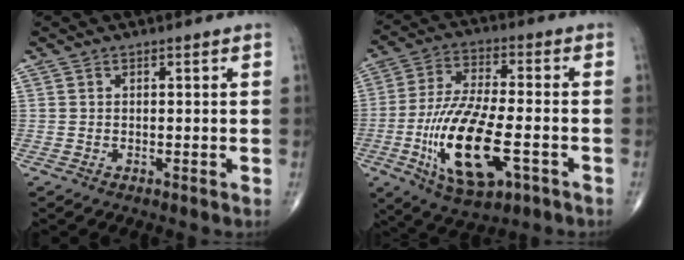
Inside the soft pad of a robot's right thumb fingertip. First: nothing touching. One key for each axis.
{"total": 18.0, "fx": -5.4, "fy": 7.0, "fz": 15.7, "tx": -0.312, "ty": 0.010, "tz": -0.086}